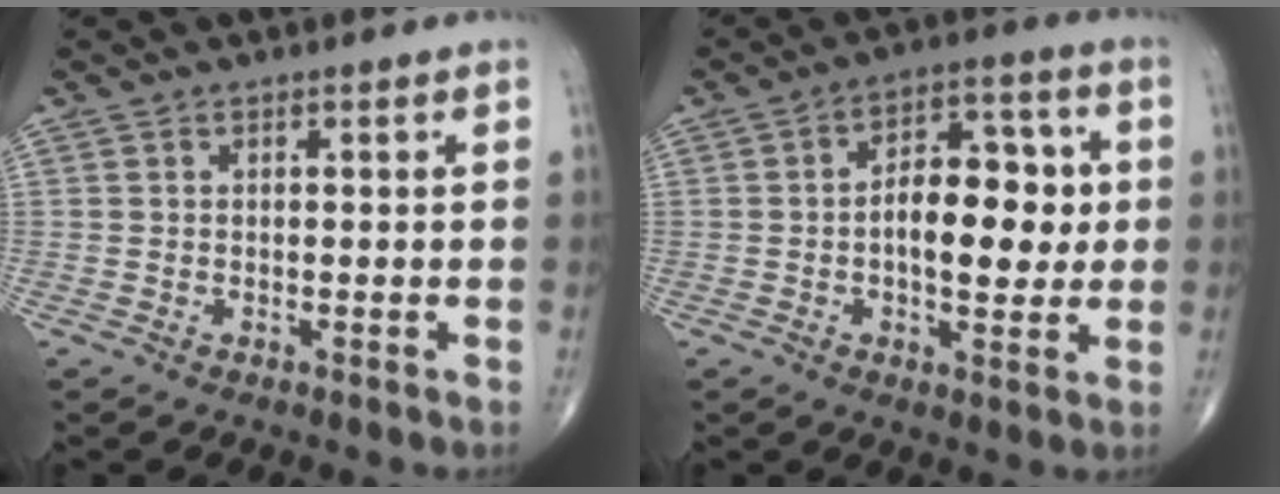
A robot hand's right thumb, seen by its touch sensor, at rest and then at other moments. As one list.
[{"total": 11.4, "force": [-0.2, 6.2, 9.6], "torque": [-0.106, 0.020, -0.006]}]